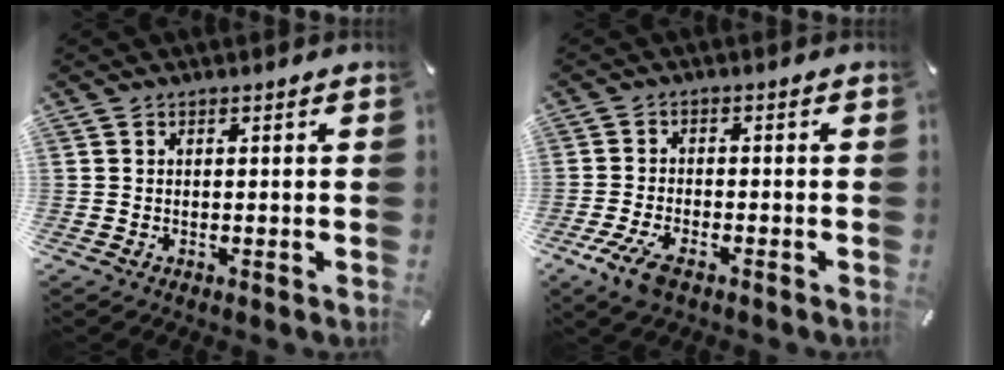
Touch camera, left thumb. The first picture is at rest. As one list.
[{"total": 5.9, "force": [-3.6, 2.4, 4.0], "torque": [-0.100, 0.002, -0.069]}]